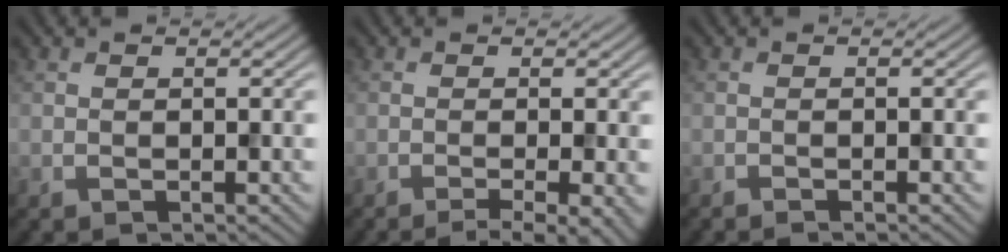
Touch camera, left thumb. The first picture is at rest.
{"total": 4.6, "force": [-2.3, 0.8, 3.9], "torque": [-0.047, 0.001, -0.038]}
{"total": 0.6, "force": [-0.6, 0.0, 0.2], "torque": [-0.002, 0.002, -0.012]}